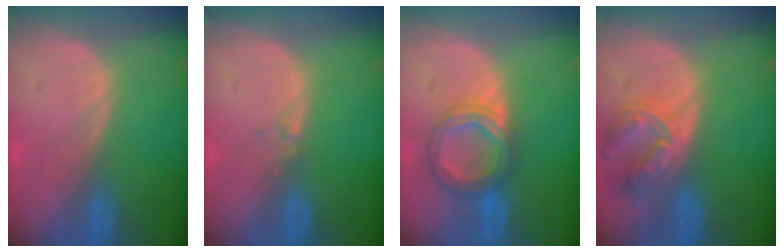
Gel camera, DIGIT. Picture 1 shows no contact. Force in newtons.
{"total": 0.6, "press": 0.6, "slide": 0.2}
{"total": 6.4, "press": 6.4, "slide": 0.5}
{"total": 7.9, "press": 6.9, "slide": 3.8}